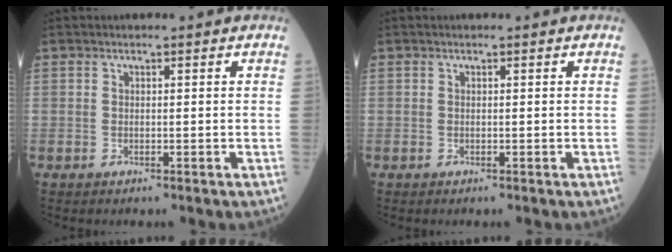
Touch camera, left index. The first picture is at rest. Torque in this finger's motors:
{"motor_torque": [-0.02, 0.02, 0.00, 0.00]}